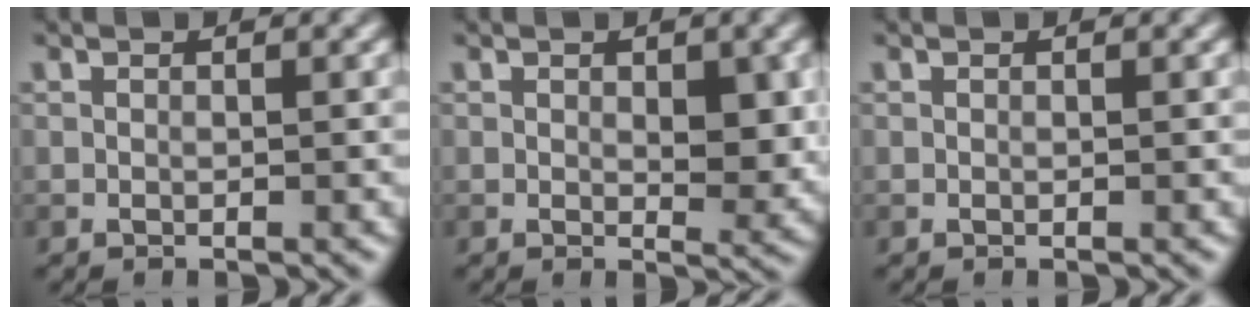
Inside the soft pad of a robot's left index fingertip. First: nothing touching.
{"total": 3.4, "force": [0.4, 1.6, 3.0], "torque": [-0.039, -0.007, 0.009]}
{"total": 0.0}